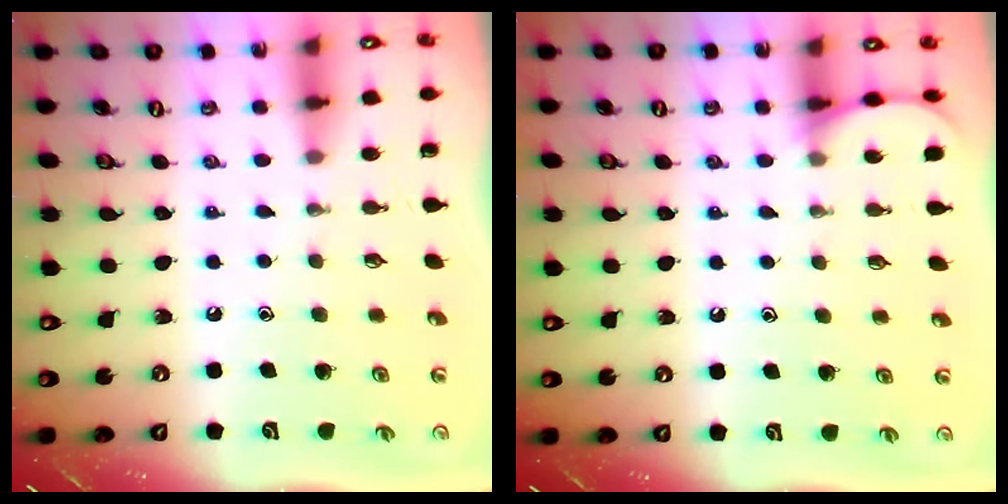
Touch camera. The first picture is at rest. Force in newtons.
{"total": 4.9, "press": 4.9, "slide": 0.5}